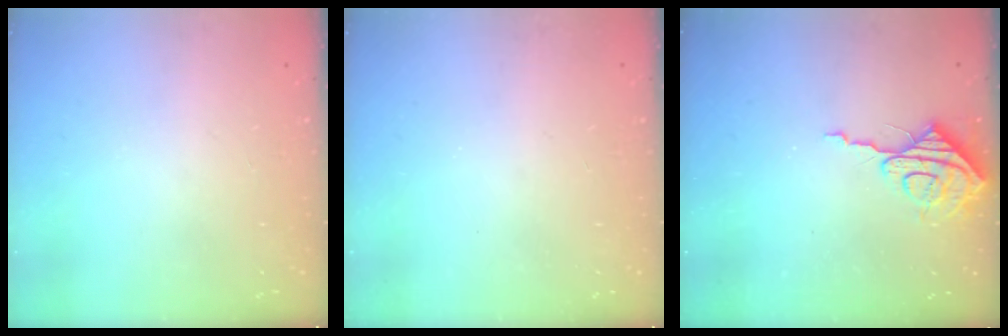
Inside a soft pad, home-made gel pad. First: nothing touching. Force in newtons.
{"total": 0.0}
{"total": 8.8, "press": 8.7, "slide": 0.8}